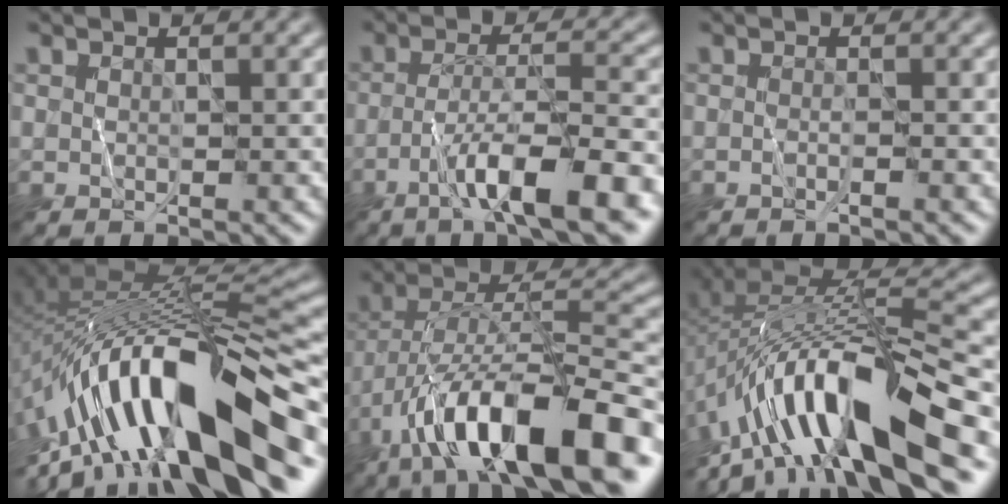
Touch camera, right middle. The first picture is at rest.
{"total": 7.9, "force": [-4.5, 1.2, 6.4], "torque": [-0.102, 0.009, -0.076]}
{"total": 0.6, "force": [-0.5, -0.2, 0.2], "torque": [-0.002, 0.001, -0.011]}
{"total": 14.7, "force": [-7.0, 4.6, 12.1], "torque": [-0.206, 0.029, -0.113]}
{"total": 14.5, "force": [-8.2, 4.8, 11.0], "torque": [-0.181, 0.014, -0.144]}
{"total": 13.2, "force": [-7.0, 3.9, 10.4], "torque": [-0.179, 0.021, -0.114]}